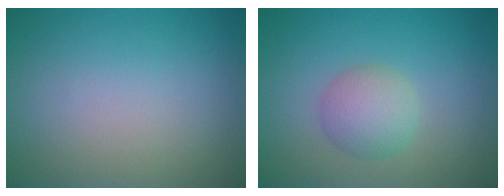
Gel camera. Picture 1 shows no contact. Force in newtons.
{"total": 3.0, "press": 3.0, "slide": 0.0}